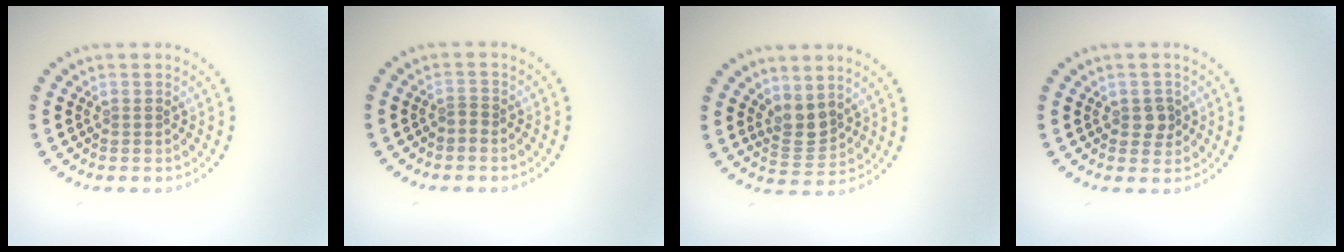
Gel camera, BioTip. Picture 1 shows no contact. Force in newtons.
{"total": 0.6, "press": 0.4, "slide": 0.5}
{"total": 2.7, "press": 2.2, "slide": 1.5}
{"total": 1.5, "press": 1.5, "slide": 0.4}